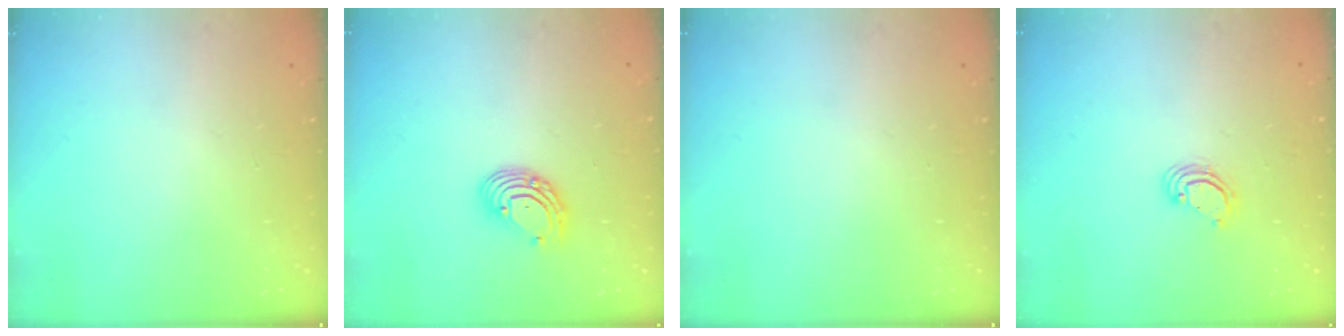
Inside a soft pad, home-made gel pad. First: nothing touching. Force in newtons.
{"total": 7.3, "press": 7.3, "slide": 0.8}
{"total": 0.0}
{"total": 3.8, "press": 3.8, "slide": 0.1}